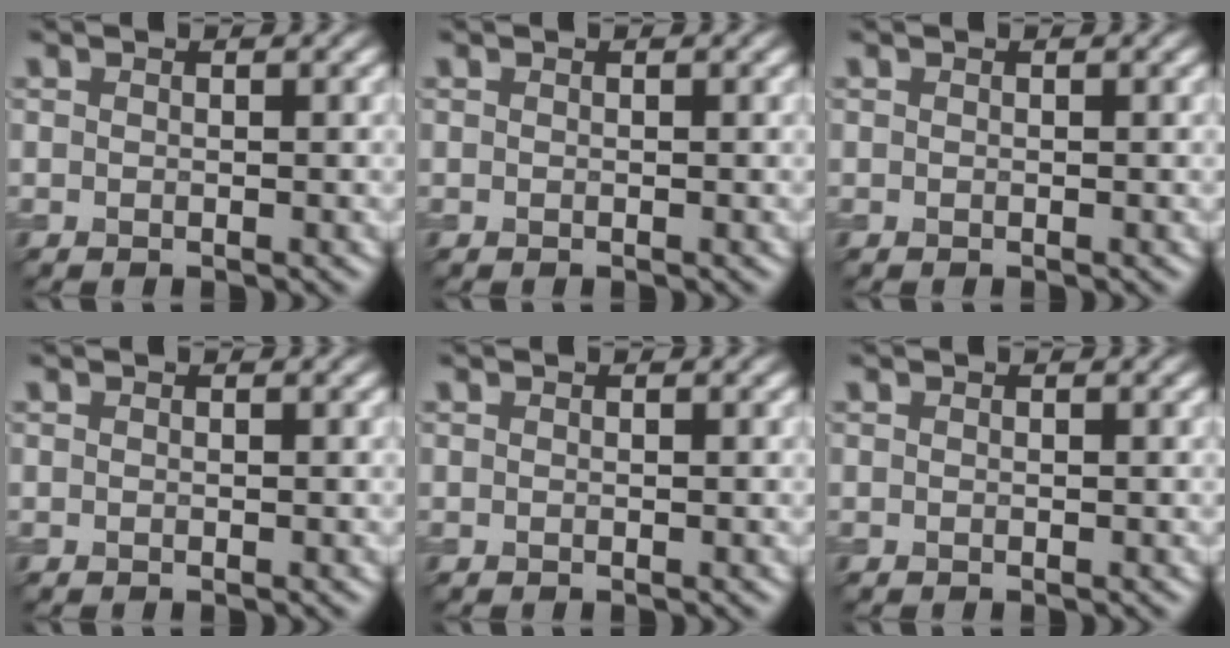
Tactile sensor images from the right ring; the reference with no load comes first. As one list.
[{"total": 0.0}, {"total": 0.0}, {"total": 0.0}, {"total": 0.0}, {"total": 0.0}]